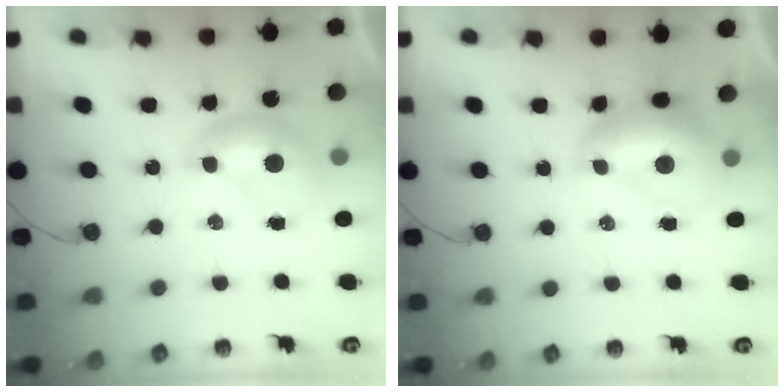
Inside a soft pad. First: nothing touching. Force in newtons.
{"total": 1.5, "press": 1.4, "slide": 0.6}